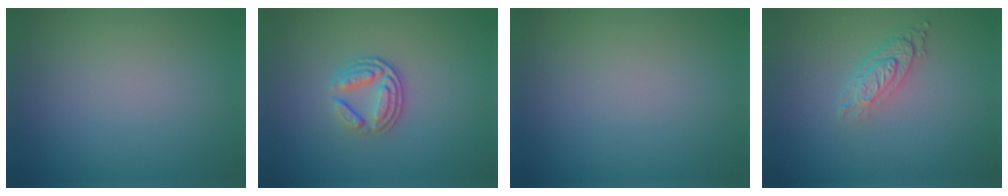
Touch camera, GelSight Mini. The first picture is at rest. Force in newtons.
{"total": 3.4, "press": 2.5, "slide": 2.3}
{"total": 0.0}
{"total": 3.2, "press": 2.3, "slide": 2.2}